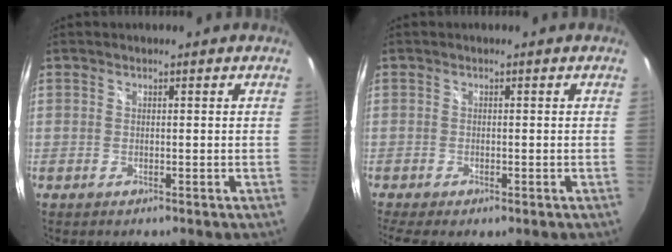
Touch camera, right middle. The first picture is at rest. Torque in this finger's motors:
{"motor_torque": [1.10, -1.04, 0.21, 0.09]}